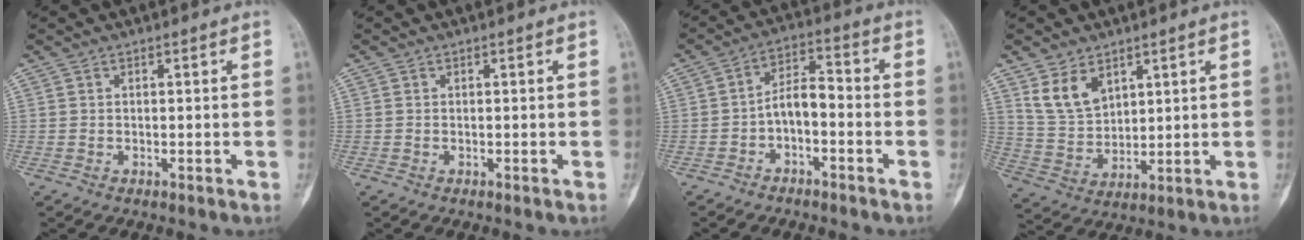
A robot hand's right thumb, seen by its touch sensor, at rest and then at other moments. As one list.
[{"total": 0.0}, {"total": 6.2, "force": [-2.2, 3.4, 4.8], "torque": [-0.075, 0.042, -0.046]}, {"total": 8.3, "force": [4.7, 5.2, 4.4], "torque": [-0.069, -0.024, 0.106]}]